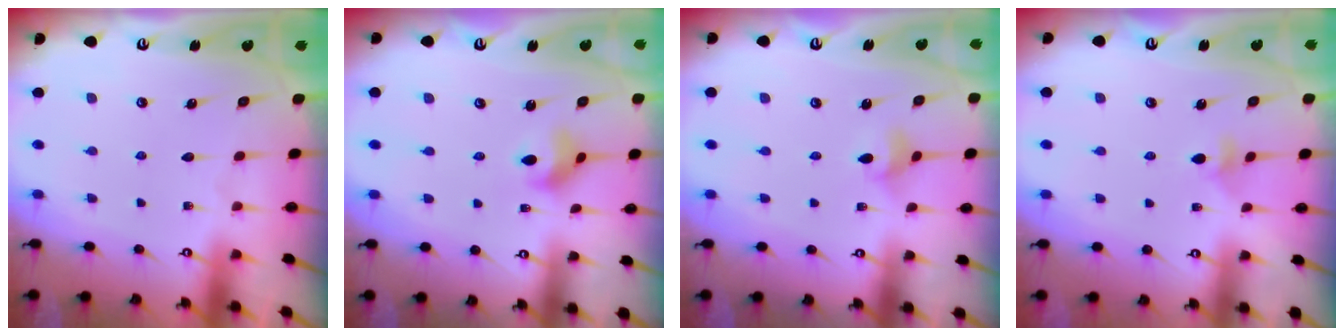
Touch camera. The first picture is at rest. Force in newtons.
{"total": 4.5, "press": 4.5, "slide": 0.5}
{"total": 3.8, "press": 3.7, "slide": 0.7}
{"total": 3.6, "press": 3.6, "slide": 0.7}